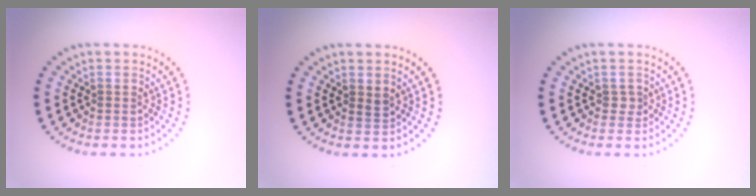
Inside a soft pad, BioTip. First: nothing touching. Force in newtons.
{"total": 0.8, "press": 0.7, "slide": 0.4}
{"total": 0.9, "press": 0.6, "slide": 0.7}